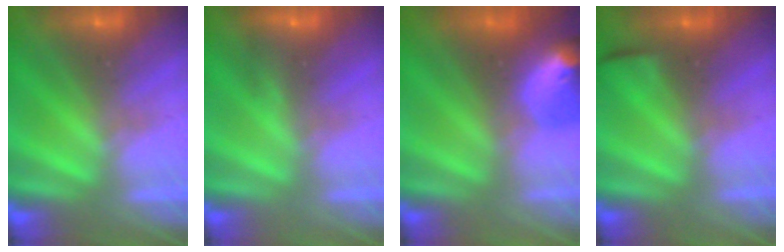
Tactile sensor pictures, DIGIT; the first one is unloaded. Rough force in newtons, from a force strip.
{"total": 2.9}
{"total": 7.0}
{"total": 1.8}